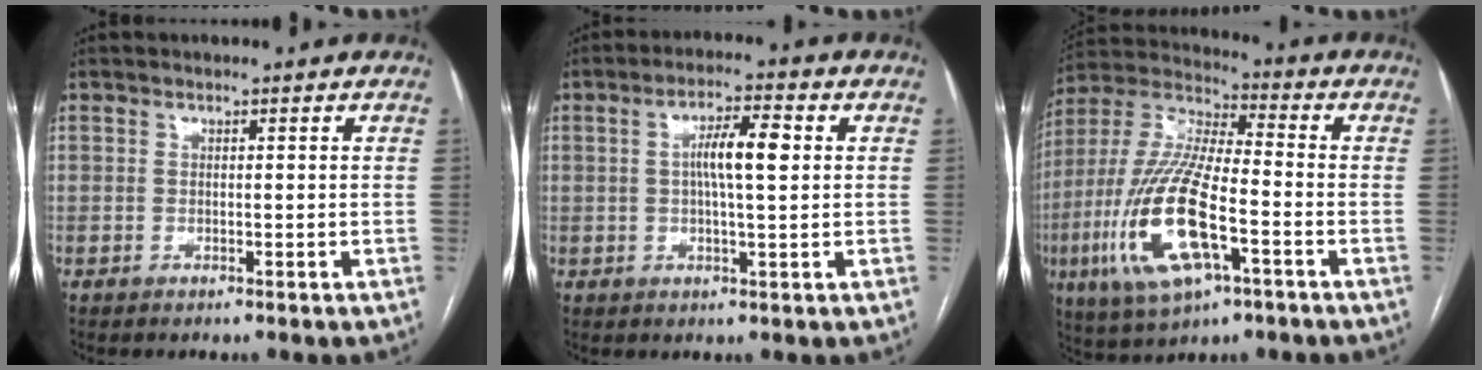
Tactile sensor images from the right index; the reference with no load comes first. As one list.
[{"total": 6.4, "force": [1.0, 1.0, 6.2], "torque": [-0.113, 0.013, 0.015]}, {"total": 18.6, "force": [-6.1, 4.6, 16.9], "torque": [-0.369, -0.016, -0.106]}]